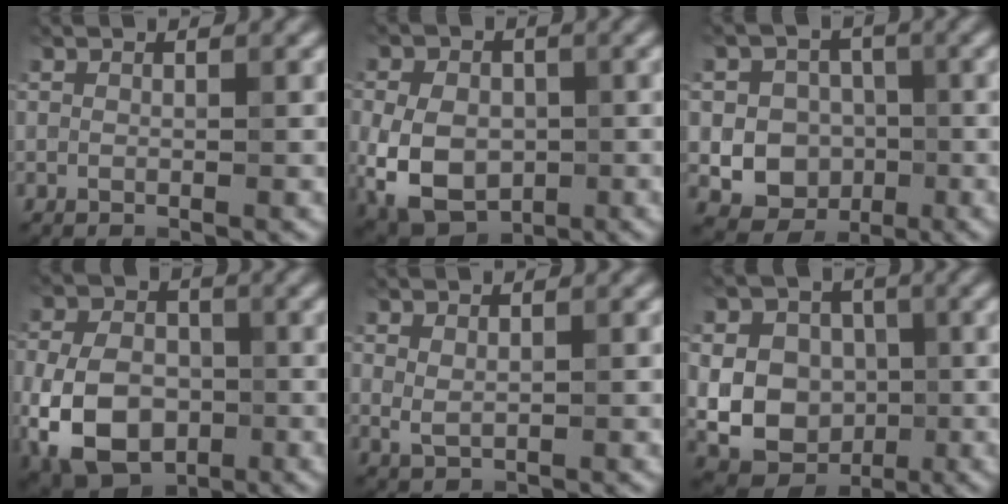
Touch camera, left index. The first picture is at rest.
{"total": 8.1, "force": [-1.5, 5.9, 5.4], "torque": [-0.115, -0.011, -0.032]}
{"total": 6.3, "force": [-1.2, 5.7, 2.4], "torque": [-0.014, 0.005, -0.044]}
{"total": 9.3, "force": [-2.6, 6.5, 6.1], "torque": [-0.126, -0.013, -0.060]}
{"total": 1.2, "force": [0.5, 0.6, 0.9], "torque": [-0.020, -0.003, 0.015]}
{"total": 12.1, "force": [-0.3, 11.0, 5.2], "torque": [-0.103, 0.026, -0.028]}